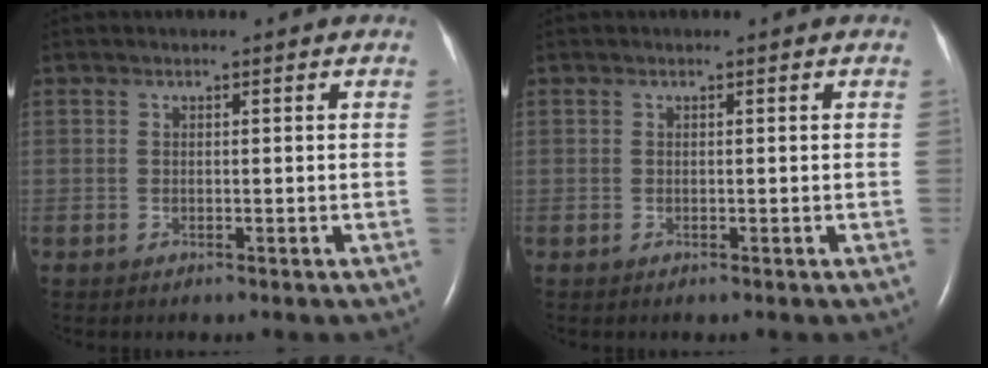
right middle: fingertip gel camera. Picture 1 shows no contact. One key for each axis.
{"total": 0.0}